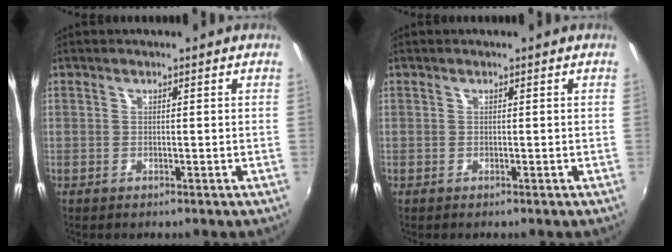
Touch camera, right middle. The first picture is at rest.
{"total": 0.0}